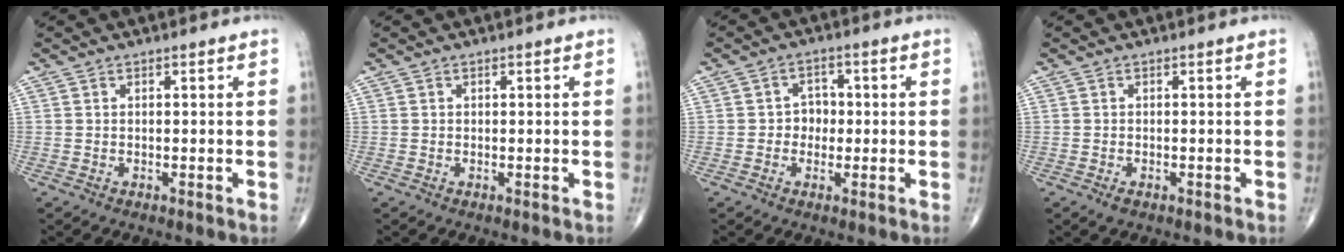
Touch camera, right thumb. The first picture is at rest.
{"total": 0.0}
{"total": 3.8, "force": [-0.2, 3.3, 1.8], "torque": [0.003, 0.010, -0.013]}
{"total": 1.2, "force": [-0.7, 0.6, 0.8], "torque": [-0.015, -0.002, -0.011]}